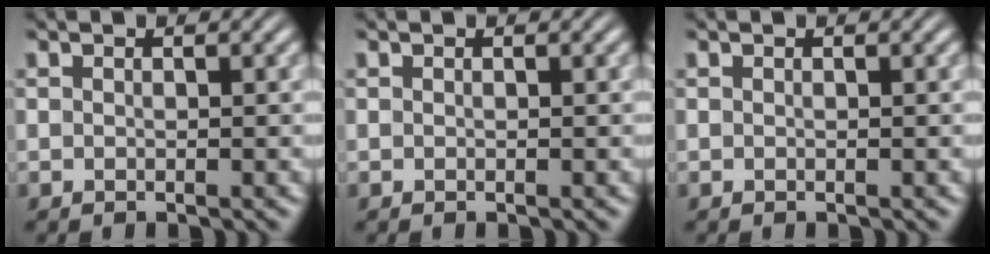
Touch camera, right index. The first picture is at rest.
{"total": 0.0}
{"total": 0.0}